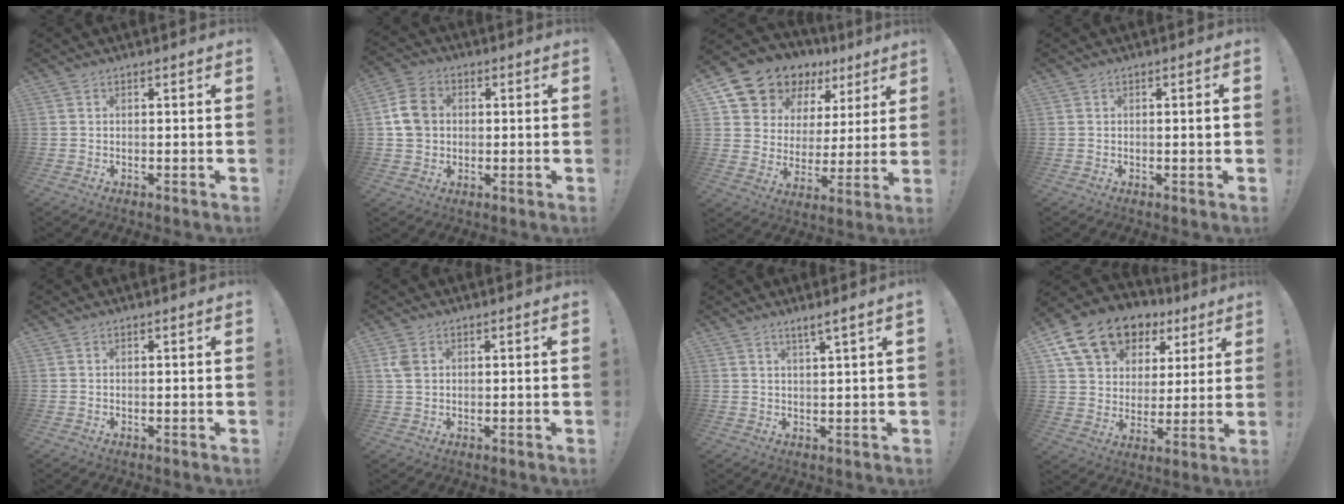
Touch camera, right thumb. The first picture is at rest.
{"total": 8.9, "force": [1.1, 7.5, 4.6], "torque": [-0.067, 0.015, 0.027]}
{"total": 12.8, "force": [10.1, 7.5, 2.5], "torque": [-0.062, -0.079, 0.199]}
{"total": 1.7, "force": [-0.2, 0.0, 1.7], "torque": [-0.021, -0.002, -0.008]}
{"total": 0.0}
{"total": 3.4, "force": [1.2, 2.3, 2.2], "torque": [-0.038, 0.002, 0.023]}
{"total": 2.8, "force": [1.9, -0.6, 2.0], "torque": [-0.032, -0.011, 0.029]}
{"total": 16.4, "force": [9.4, 10.9, 7.9], "torque": [-0.127, -0.048, 0.177]}